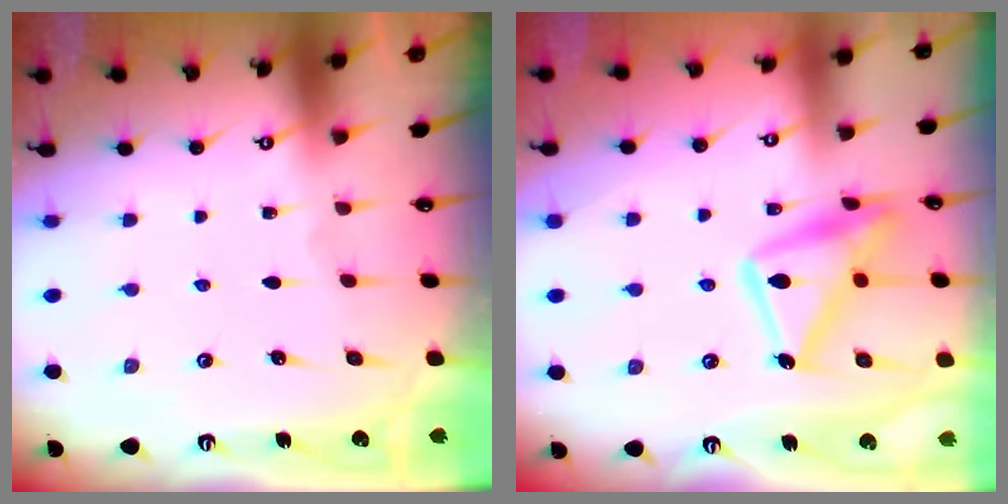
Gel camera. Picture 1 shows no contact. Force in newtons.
{"total": 16.8, "press": 16.8, "slide": 1.0}